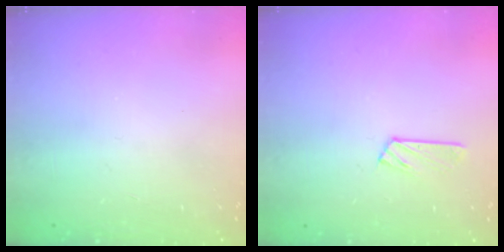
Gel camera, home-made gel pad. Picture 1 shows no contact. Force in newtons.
{"total": 2.9, "press": 2.9, "slide": 0.3}